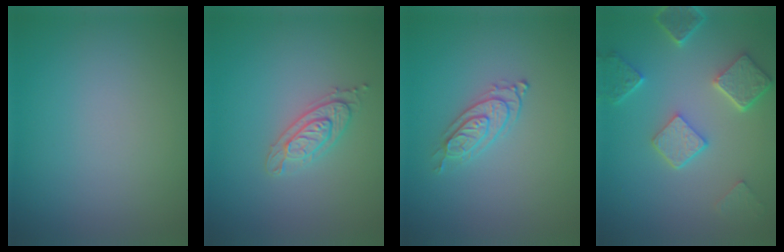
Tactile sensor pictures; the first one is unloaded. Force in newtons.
{"total": 2.3, "press": 2.2, "slide": 0.5}
{"total": 2.3, "press": 2.1, "slide": 0.9}
{"total": 4.8, "press": 3.7, "slide": 3.0}